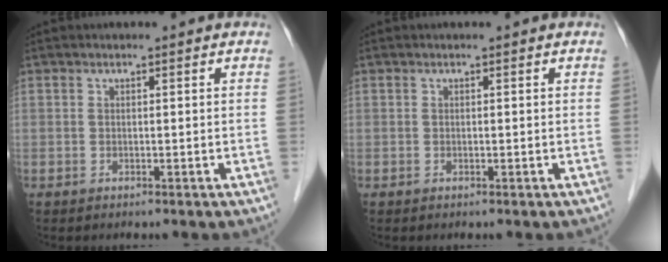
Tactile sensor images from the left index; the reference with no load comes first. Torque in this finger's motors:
{"motor_torque": [-0.19, -0.02, -0.01, -0.01]}